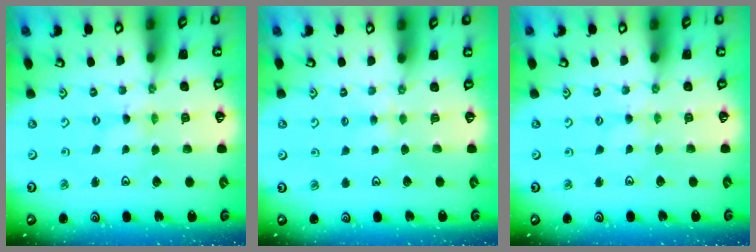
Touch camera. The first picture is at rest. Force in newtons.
{"total": 2.3, "press": 2.3, "slide": 0.4}
{"total": 1.5, "press": 1.4, "slide": 0.3}